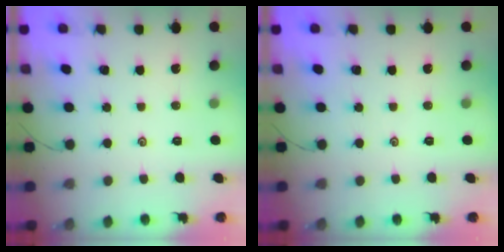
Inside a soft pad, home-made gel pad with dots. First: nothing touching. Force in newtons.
{"total": 0.0}